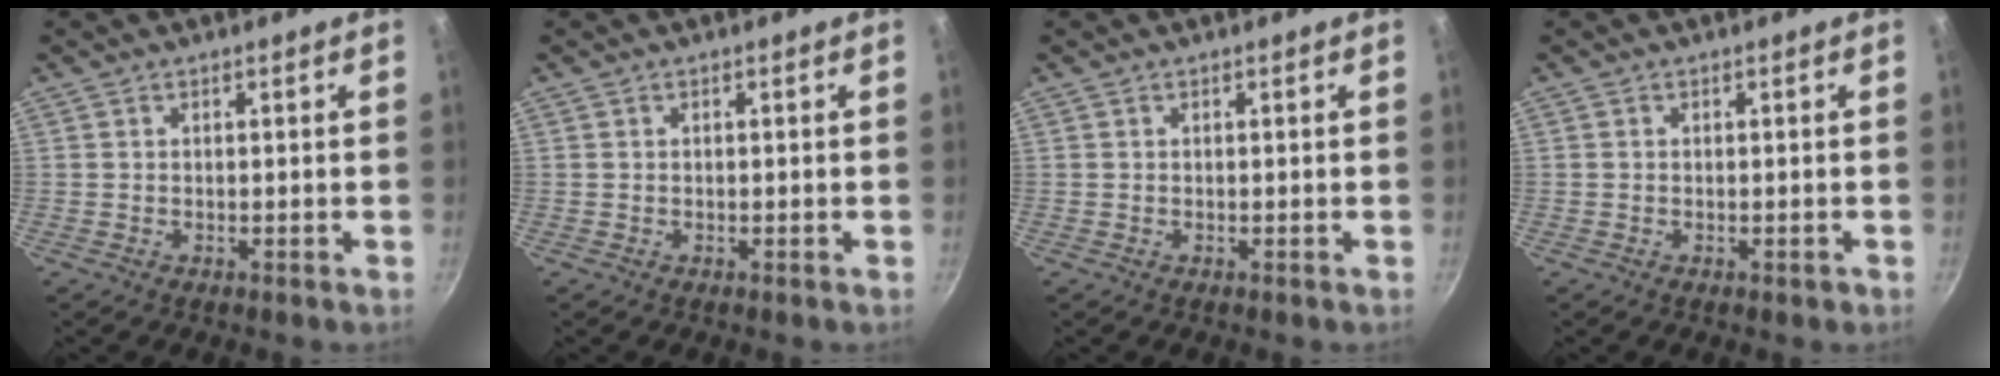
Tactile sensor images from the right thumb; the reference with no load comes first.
{"total": 0.0}
{"total": 0.0}
{"total": 0.8, "force": [-0.3, 0.6, 0.5], "torque": [-0.004, 0.003, -0.005]}